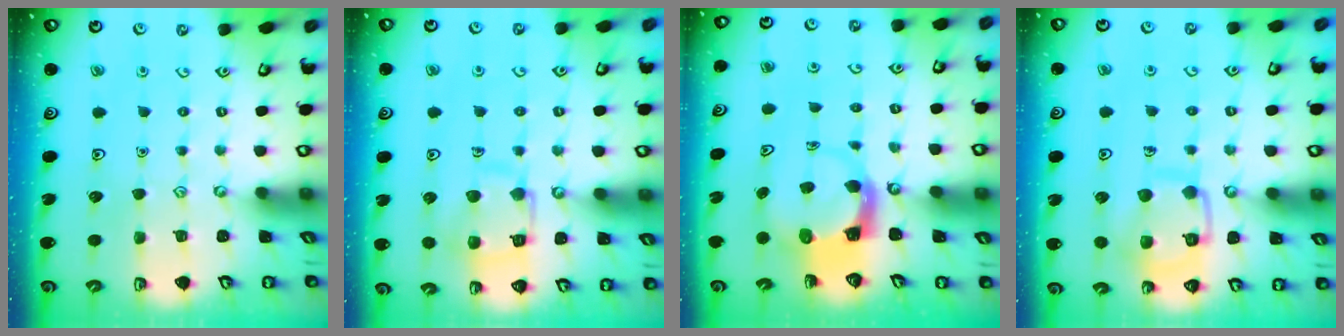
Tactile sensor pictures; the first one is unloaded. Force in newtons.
{"total": 13.1, "press": 13.0, "slide": 1.4}
{"total": 3.8, "press": 3.8, "slide": 0.6}
{"total": 12.0, "press": 12.0, "slide": 0.6}